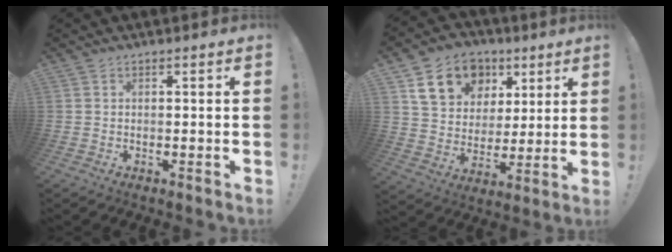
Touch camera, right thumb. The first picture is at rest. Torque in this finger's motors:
{"motor_torque": [1.66, 1.68, 0.01, 0.00, 0.00]}